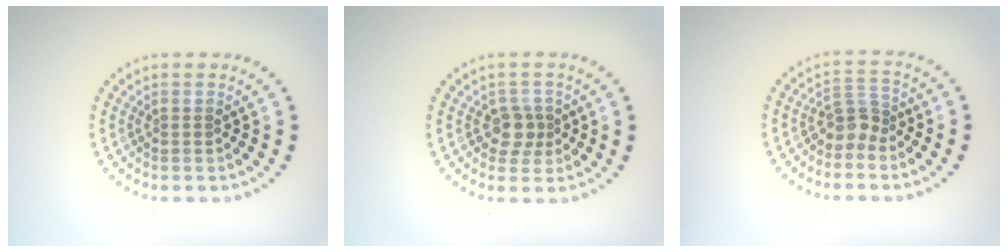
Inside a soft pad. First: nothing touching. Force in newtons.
{"total": 2.1, "press": 1.8, "slide": 1.1}
{"total": 2.4, "press": 1.7, "slide": 1.7}